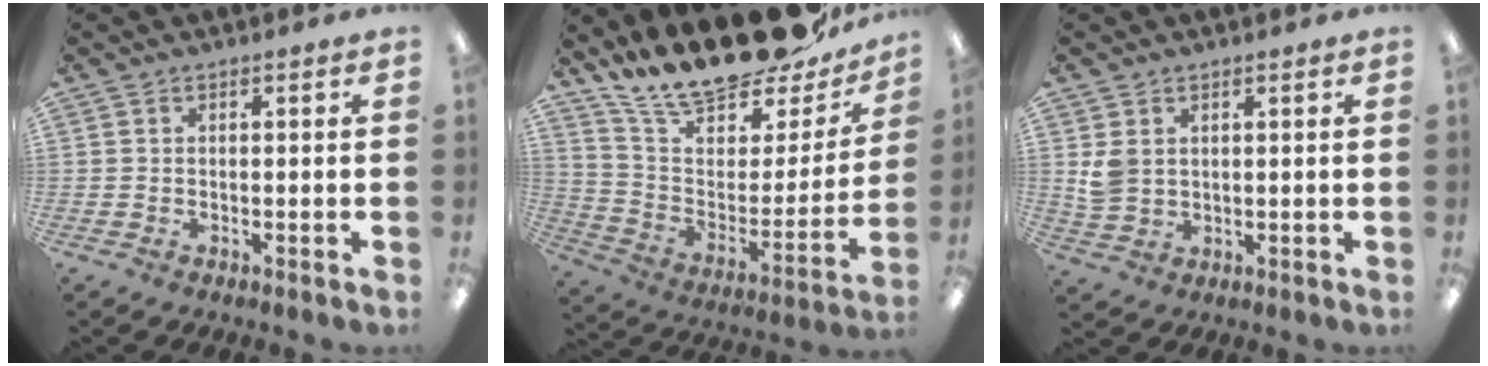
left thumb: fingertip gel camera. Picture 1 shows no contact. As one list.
[{"total": 22.4, "force": [19.4, 6.1, 9.5], "torque": [-0.162, -0.146, 0.333]}, {"total": 4.8, "force": [1.9, 3.7, 2.5], "torque": [-0.051, 0.005, 0.040]}]